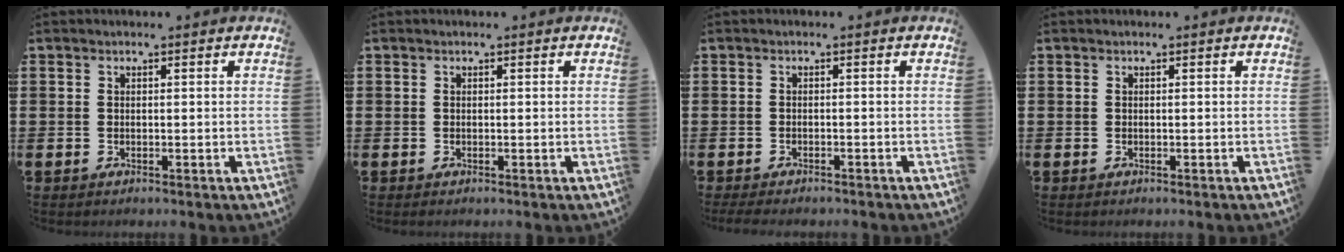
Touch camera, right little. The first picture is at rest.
{"total": 0.0}
{"total": 1.0, "force": [-0.9, 0.1, 0.4], "torque": [-0.008, 0.000, -0.019]}
{"total": 0.0}